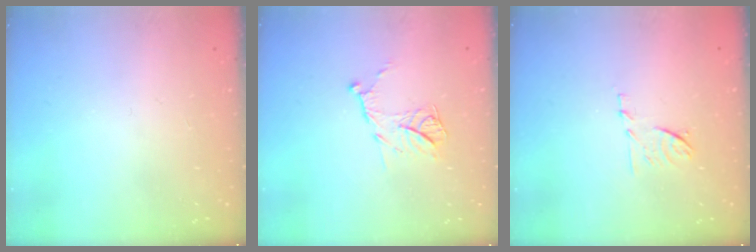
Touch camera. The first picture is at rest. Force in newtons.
{"total": 11.8, "press": 11.8, "slide": 0.8}
{"total": 6.9, "press": 6.8, "slide": 1.0}